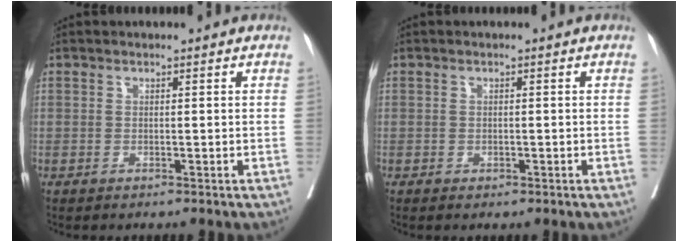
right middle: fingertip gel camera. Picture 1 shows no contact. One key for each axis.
{"total": 0.8, "fx": -0.4, "fy": 0.5, "fz": 0.5, "tx": -0.009, "ty": 0.000, "tz": -0.003}